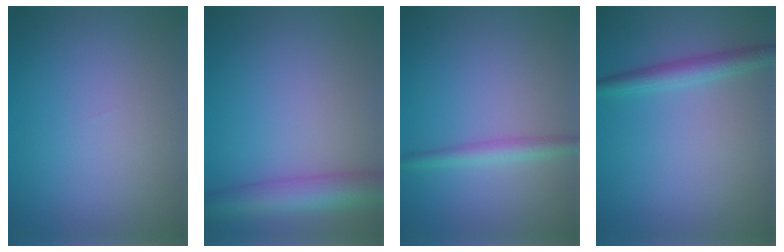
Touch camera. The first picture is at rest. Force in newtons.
{"total": 5.7, "press": 5.7, "slide": 0.2}
{"total": 2.0, "press": 2.0, "slide": 0.0}
{"total": 2.4, "press": 2.4, "slide": 0.1}